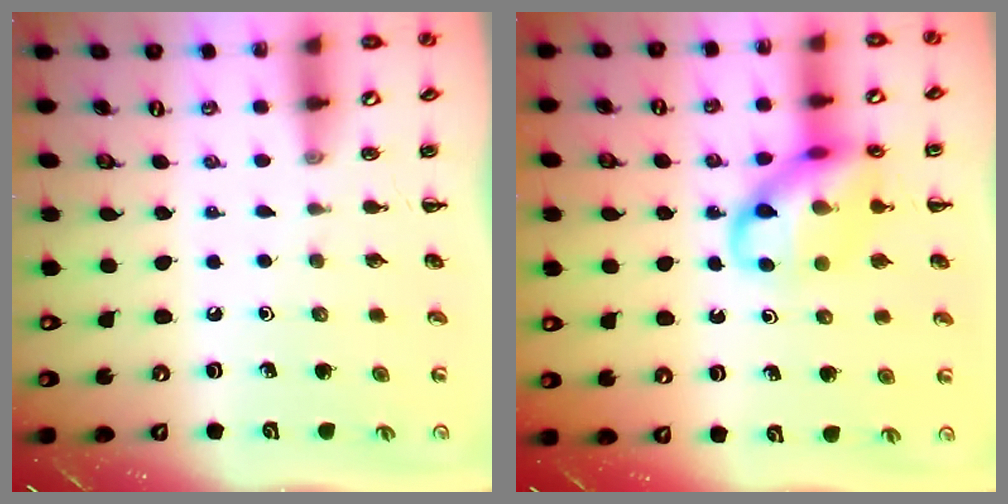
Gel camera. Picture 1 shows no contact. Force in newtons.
{"total": 13.8, "press": 13.8, "slide": 1.1}